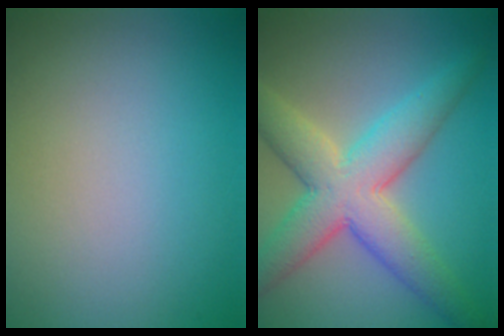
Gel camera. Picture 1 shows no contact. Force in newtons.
{"total": 7.5, "press": 7.5, "slide": 0.3}